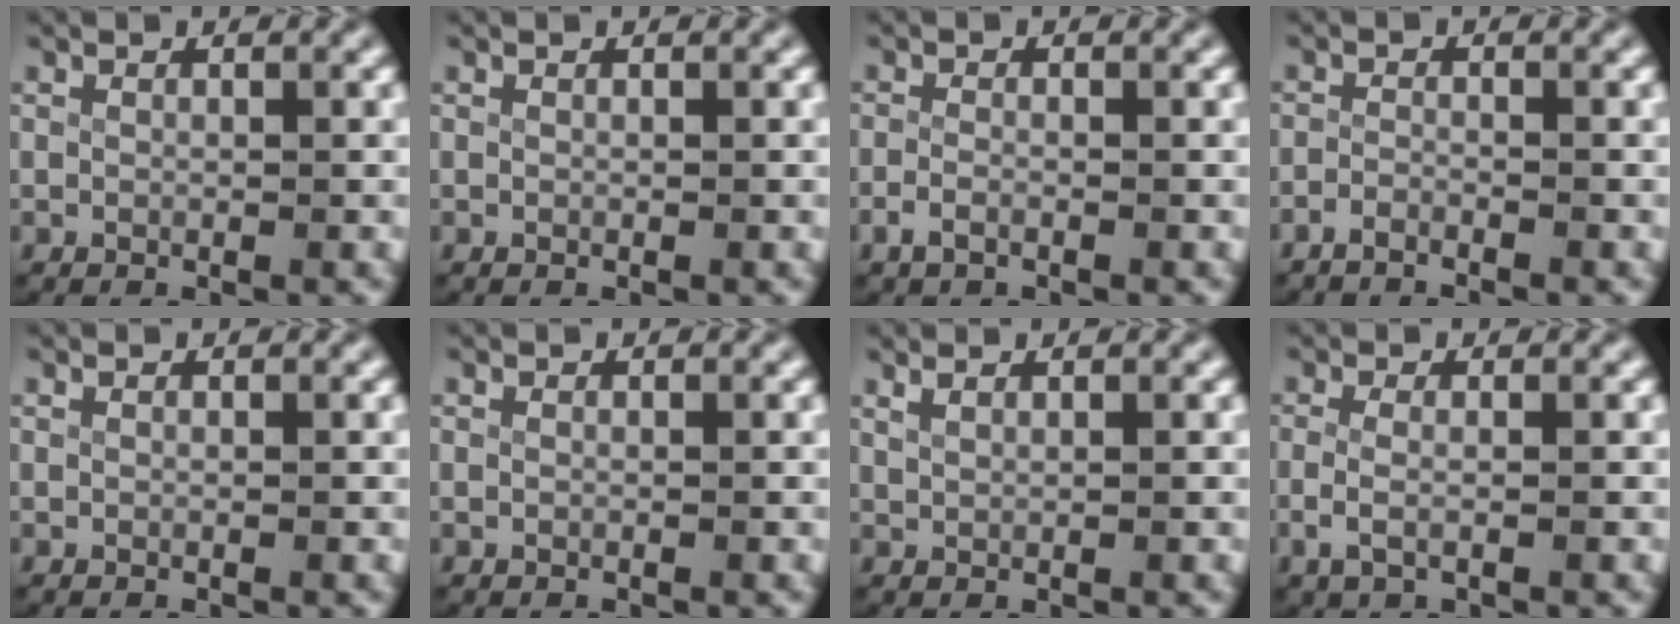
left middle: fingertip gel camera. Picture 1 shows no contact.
{"total": 0.0}
{"total": 1.6, "force": [-1.2, 0.7, 0.8], "torque": [-0.035, -0.013, -0.017]}
{"total": 2.0, "force": [-2.0, 0.3, 0.3], "torque": [-0.016, -0.010, -0.034]}
{"total": 0.0}
{"total": 0.0}
{"total": 0.7, "force": [0.7, 0.0, 0.2], "torque": [-0.006, -0.003, 0.020]}
{"total": 2.1, "force": [-0.8, 0.9, 1.7], "torque": [-0.054, -0.015, -0.007]}